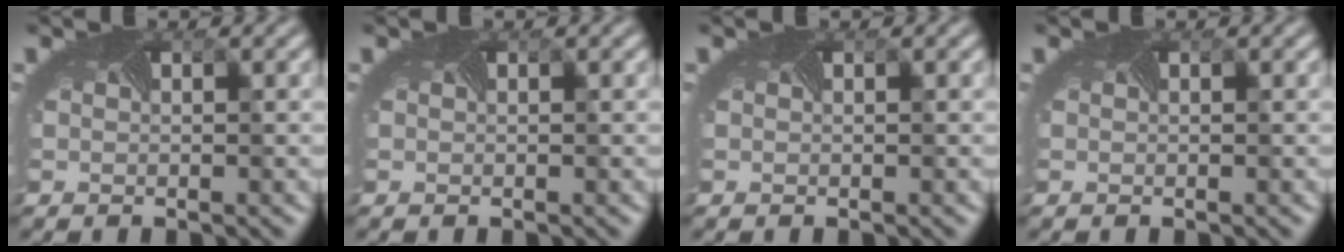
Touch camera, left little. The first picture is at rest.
{"total": 0.0}
{"total": 0.0}
{"total": 0.0}